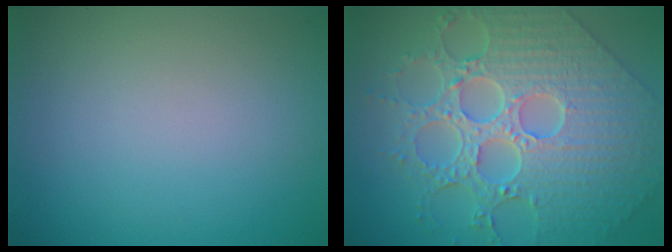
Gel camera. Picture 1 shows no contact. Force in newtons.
{"total": 9.5, "press": 7.1, "slide": 6.3}